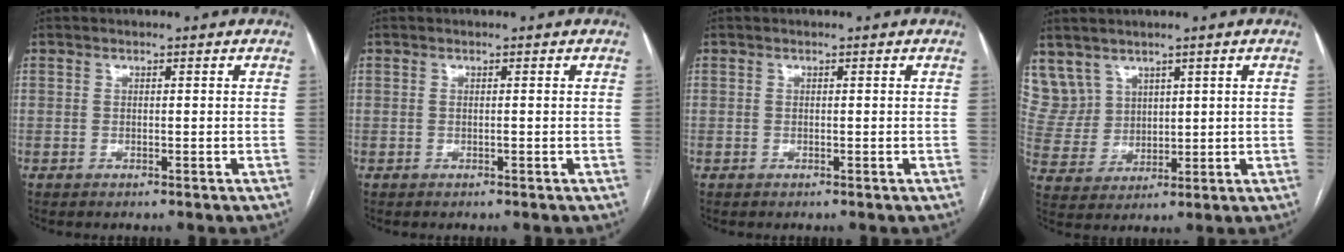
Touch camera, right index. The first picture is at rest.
{"total": 0.0}
{"total": 0.0}
{"total": 7.9, "force": [5.2, 5.9, 0.5], "torque": [-0.024, 0.024, 0.125]}